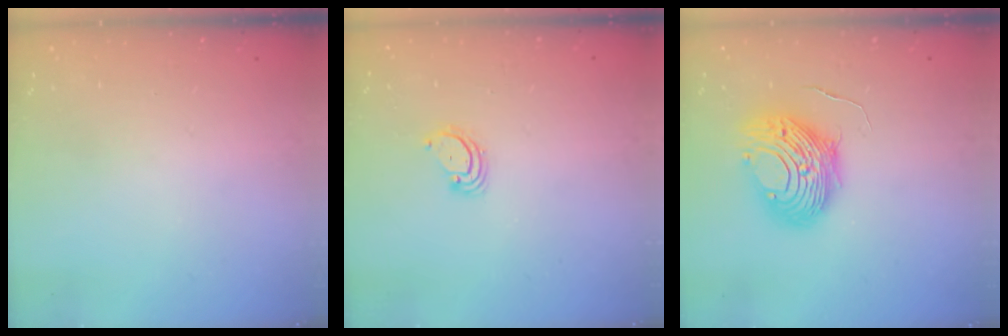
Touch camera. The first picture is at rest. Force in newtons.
{"total": 2.8, "press": 2.8, "slide": 0.2}
{"total": 12.5, "press": 12.4, "slide": 1.4}